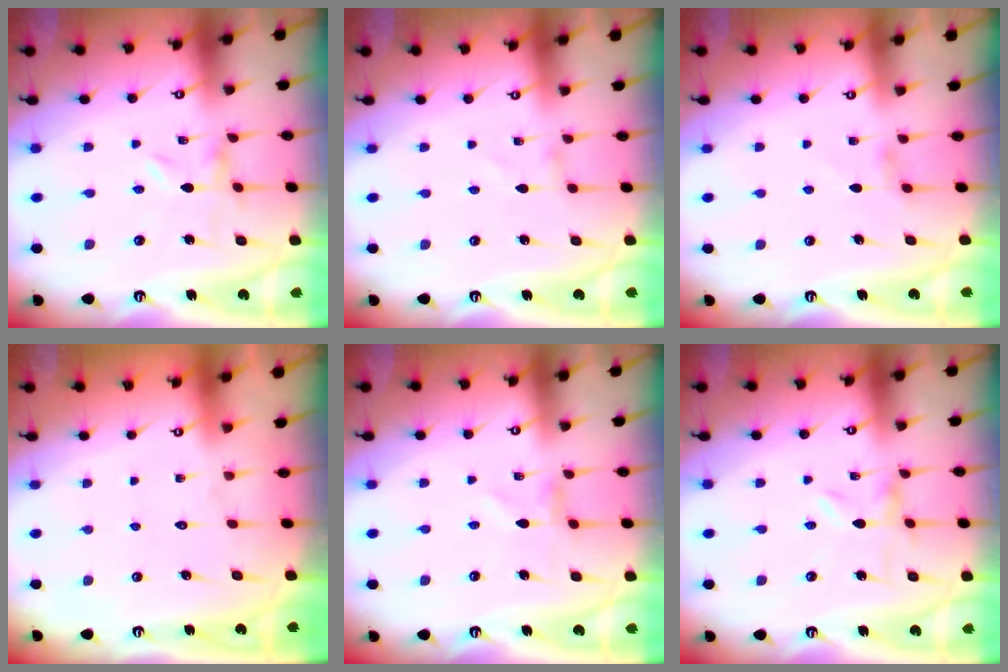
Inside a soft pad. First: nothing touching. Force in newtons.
{"total": 1.4, "press": 1.4, "slide": 0.0}
{"total": 3.1, "press": 3.1, "slide": 0.4}
{"total": 1.6, "press": 1.6, "slide": 0.1}
{"total": 0.0}
{"total": 0.0}